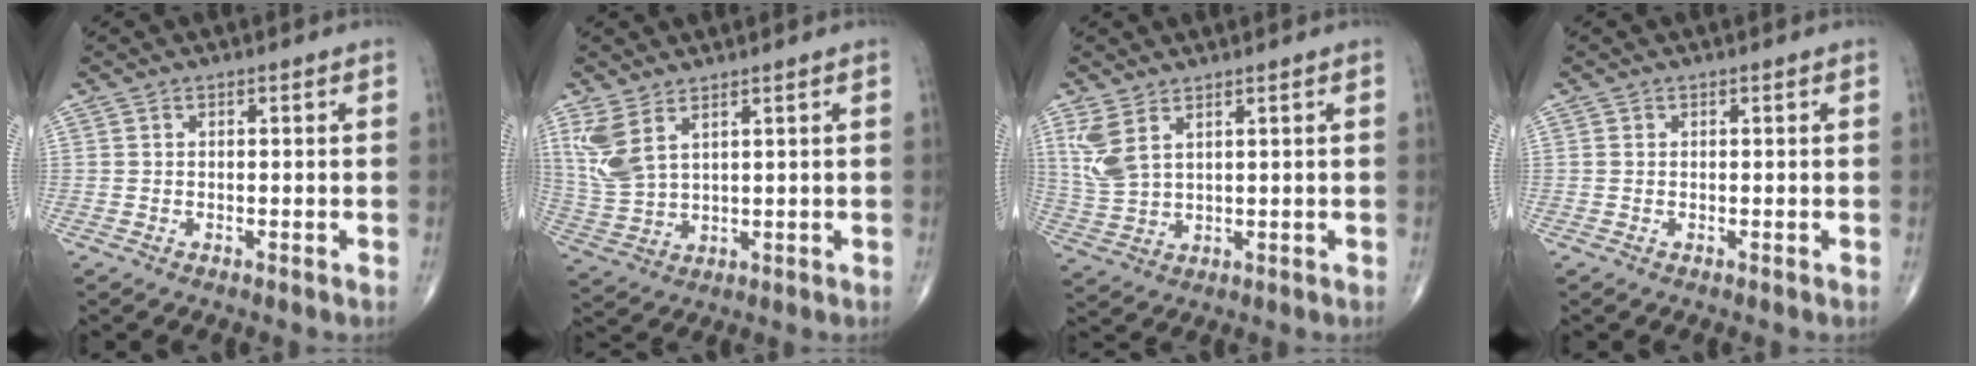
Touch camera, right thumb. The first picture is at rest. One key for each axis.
{"total": 7.5, "fx": 4.1, "fy": 3.3, "fz": 5.4, "tx": -0.126, "ty": -0.012, "tz": 0.096}
{"total": 6.1, "fx": 3.2, "fy": 2.8, "fz": 4.4, "tx": -0.106, "ty": -0.009, "tz": 0.078}
{"total": 0.0}